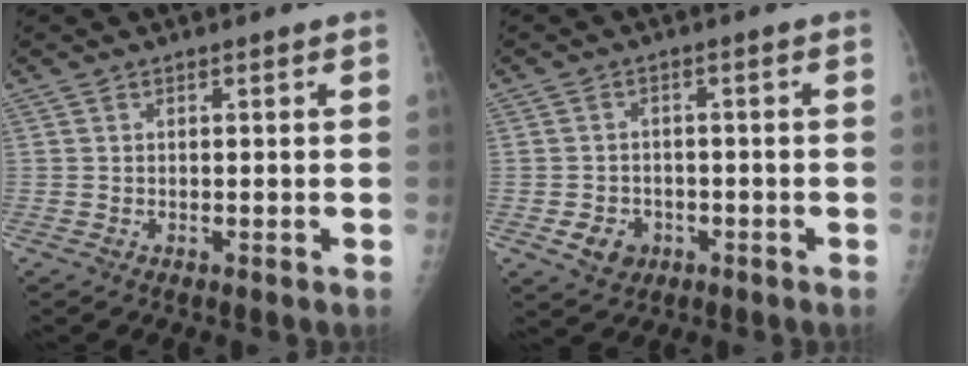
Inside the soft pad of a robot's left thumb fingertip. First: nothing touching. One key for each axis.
{"total": 4.6, "fx": -1.8, "fy": 3.8, "fz": 1.8, "tx": -0.015, "ty": 0.007, "tz": -0.022}